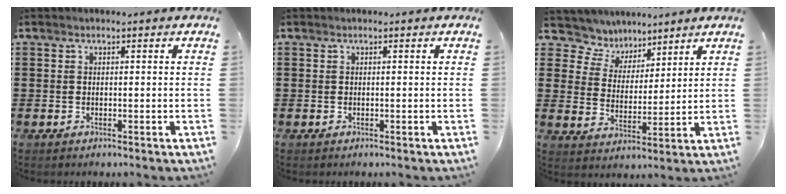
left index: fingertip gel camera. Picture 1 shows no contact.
{"total": 0.0}
{"total": 5.5, "force": [4.6, 3.1, -0.5], "torque": [-0.031, -0.027, 0.081]}